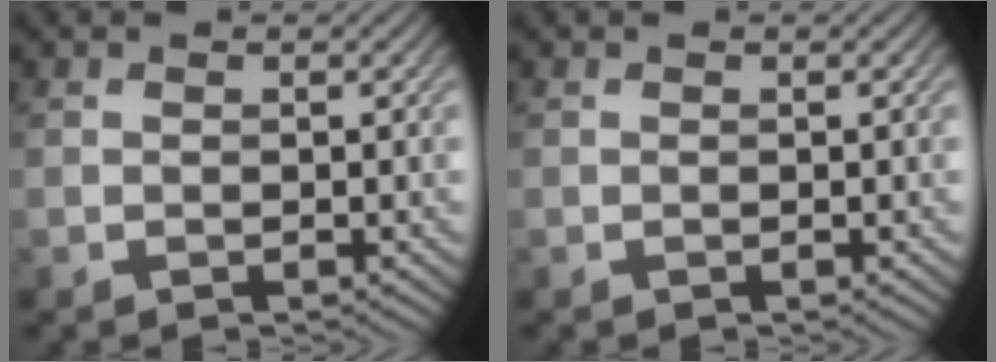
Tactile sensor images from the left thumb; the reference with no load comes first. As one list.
[{"total": 0.0}]